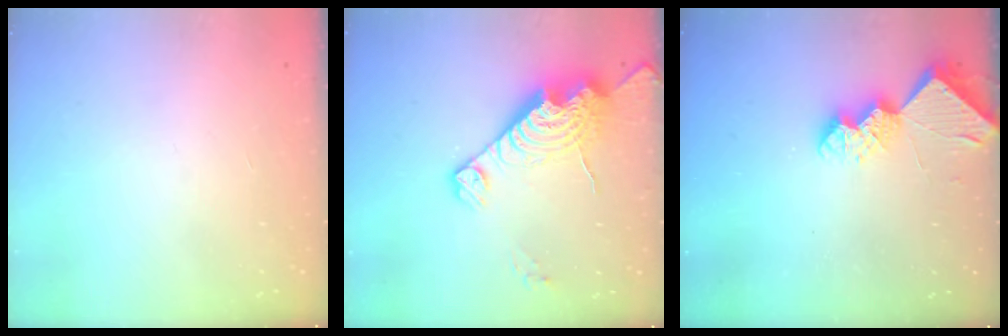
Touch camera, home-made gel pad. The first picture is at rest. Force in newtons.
{"total": 16.8, "press": 16.7, "slide": 1.4}
{"total": 8.8, "press": 8.7, "slide": 0.9}